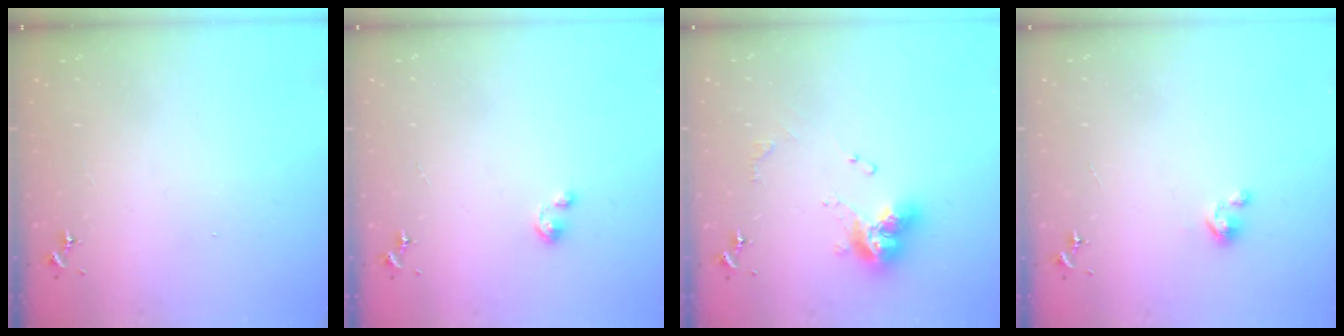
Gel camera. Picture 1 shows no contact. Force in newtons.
{"total": 2.3, "press": 2.3, "slide": 0.3}
{"total": 12.9, "press": 12.9, "slide": 0.9}
{"total": 2.4, "press": 2.4, "slide": 0.2}